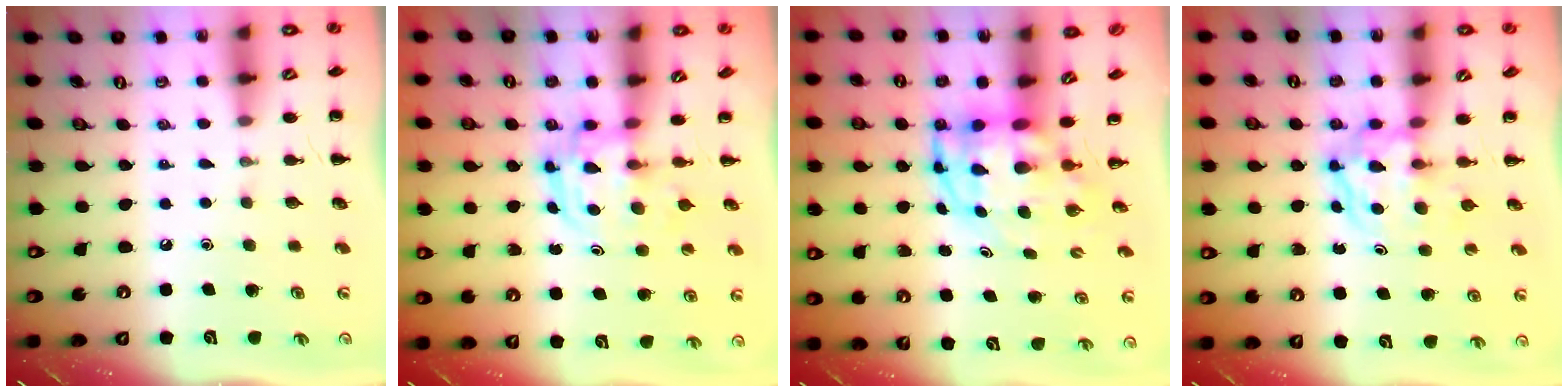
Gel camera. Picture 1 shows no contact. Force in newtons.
{"total": 2.7, "press": 2.7, "slide": 0.3}
{"total": 5.0, "press": 4.8, "slide": 1.4}
{"total": 4.0, "press": 4.0, "slide": 0.5}